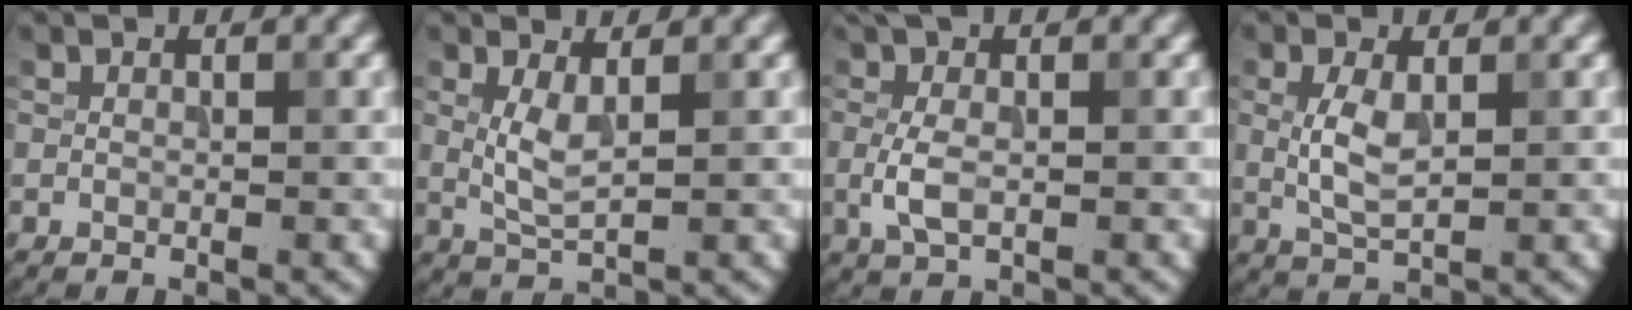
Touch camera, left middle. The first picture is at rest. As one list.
[{"total": 2.5, "force": [0.6, 0.7, 2.3], "torque": [-0.054, -0.004, 0.016]}, {"total": 3.1, "force": [0.0, 1.3, 2.8], "torque": [-0.069, 0.001, -0.003]}, {"total": 3.1, "force": [0.4, 1.3, 2.8], "torque": [-0.068, 0.000, 0.009]}]